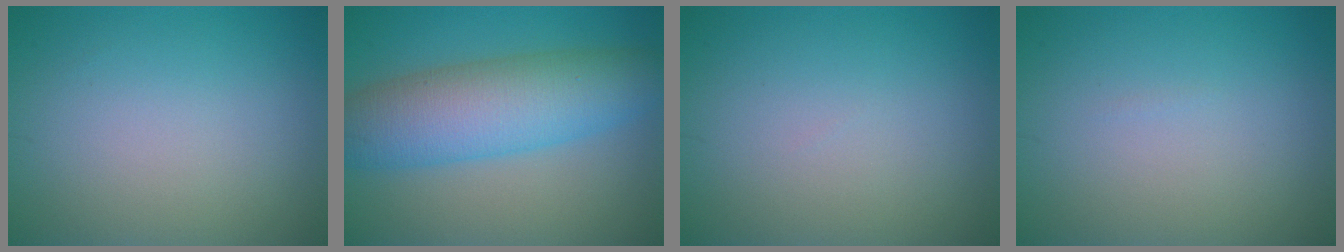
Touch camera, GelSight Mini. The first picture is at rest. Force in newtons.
{"total": 8.4, "press": 8.4, "slide": 0.1}
{"total": 0.0}
{"total": 0.0}